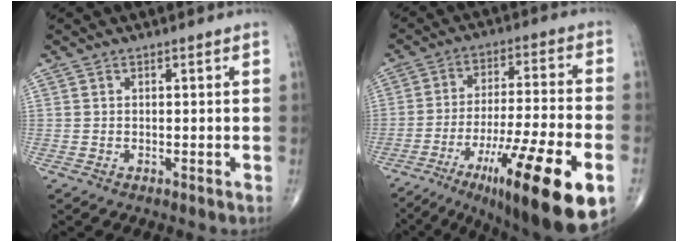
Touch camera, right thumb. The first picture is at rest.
{"total": 23.1, "force": [-10.8, 4.4, 20.0], "torque": [-0.292, 0.024, -0.166]}